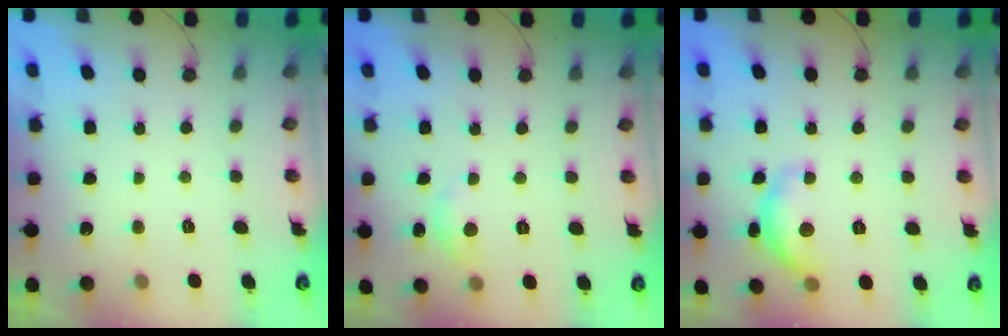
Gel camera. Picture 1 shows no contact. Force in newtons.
{"total": 2.9, "press": 2.9, "slide": 0.2}
{"total": 11.4, "press": 11.4, "slide": 0.6}